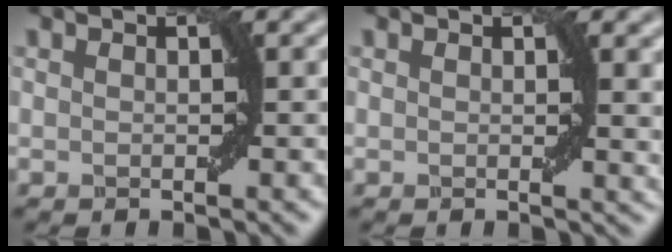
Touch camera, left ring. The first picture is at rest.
{"total": 1.8, "force": [0.7, 0.4, 1.6], "torque": [-0.015, -0.004, 0.012]}